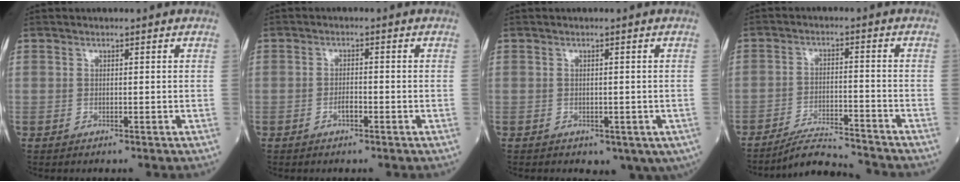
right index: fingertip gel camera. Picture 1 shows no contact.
{"total": 1.6, "force": [-0.8, 0.5, 1.2], "torque": [-0.021, 0.004, -0.012]}
{"total": 5.3, "force": [-2.5, 3.3, 3.3], "torque": [-0.030, -0.002, -0.025]}
{"total": 7.0, "force": [-6.9, -0.8, 0.8], "torque": [-0.014, -0.007, -0.124]}